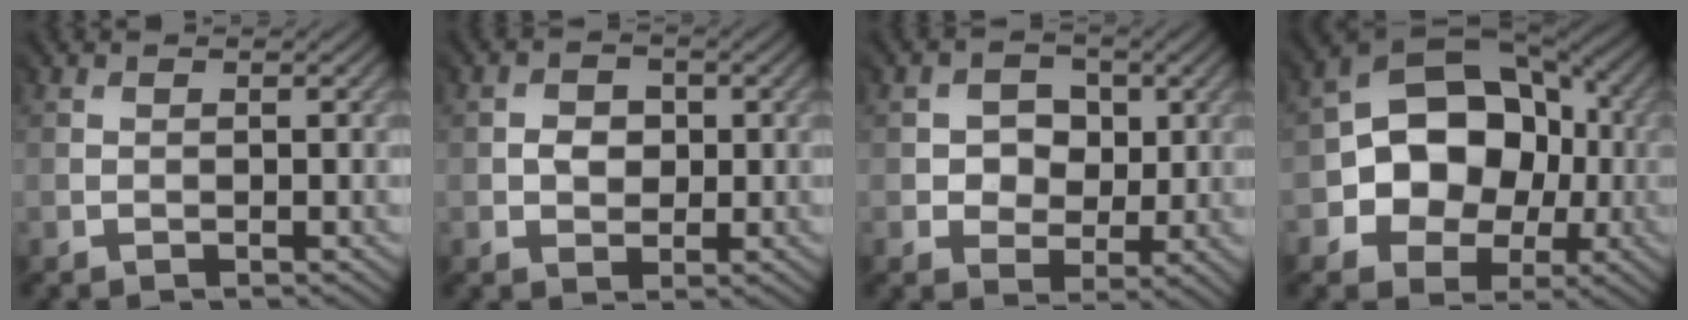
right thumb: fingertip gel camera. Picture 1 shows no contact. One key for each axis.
{"total": 2.0, "fx": 0.1, "fy": 2.0, "fz": 0.3, "tx": -0.007, "ty": -0.001, "tz": -0.001}
{"total": 4.4, "fx": 0.9, "fy": 3.9, "fz": 1.7, "tx": -0.035, "ty": -0.005, "tz": 0.011}
{"total": 12.5, "fx": -1.3, "fy": 10.1, "fz": 7.3, "tx": -0.104, "ty": 0.002, "tz": -0.033}